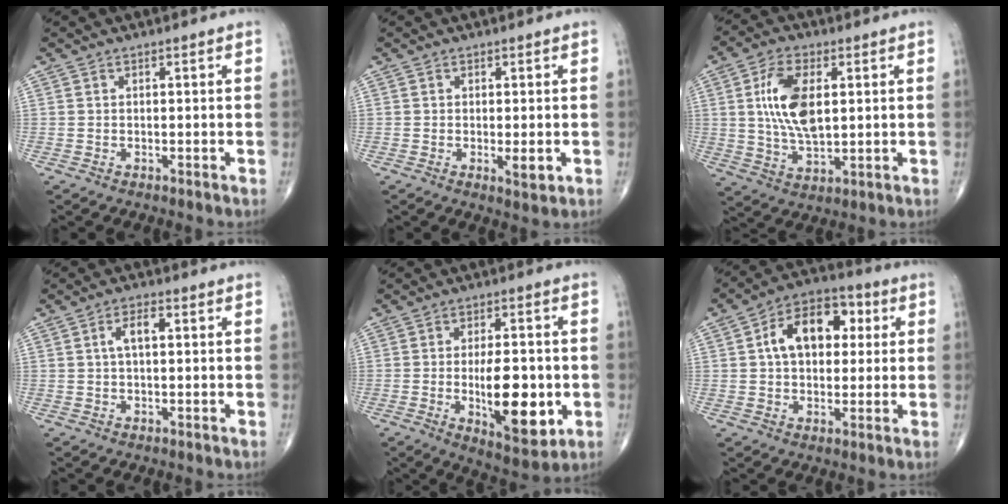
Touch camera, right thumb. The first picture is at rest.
{"total": 2.7, "force": [-0.5, 0.9, 2.5], "torque": [-0.037, -0.007, -0.007]}
{"total": 11.6, "force": [2.2, 5.9, 9.8], "torque": [-0.183, -0.007, 0.043]}
{"total": 3.7, "force": [0.7, 1.6, 3.3], "torque": [-0.063, 0.010, 0.011]}
{"total": 14.1, "force": [-2.5, 5.9, 12.6], "torque": [-0.171, -0.004, -0.025]}
{"total": 13.5, "force": [2.7, 8.8, 9.8], "torque": [-0.126, 0.022, 0.033]}